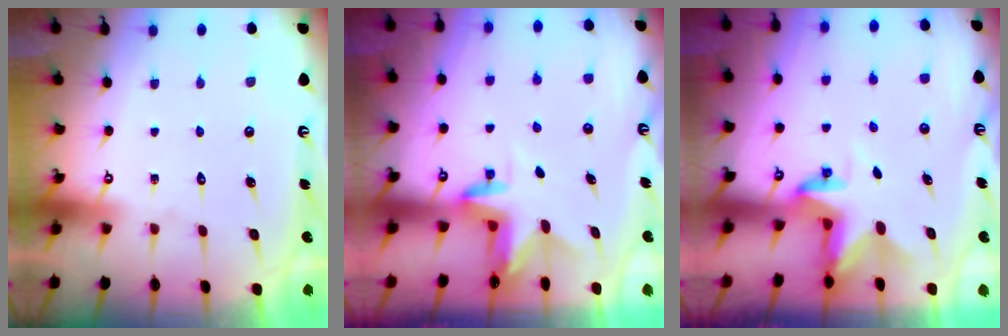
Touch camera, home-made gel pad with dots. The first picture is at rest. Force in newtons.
{"total": 3.2, "press": 3.2, "slide": 0.3}
{"total": 2.8, "press": 2.8, "slide": 0.2}